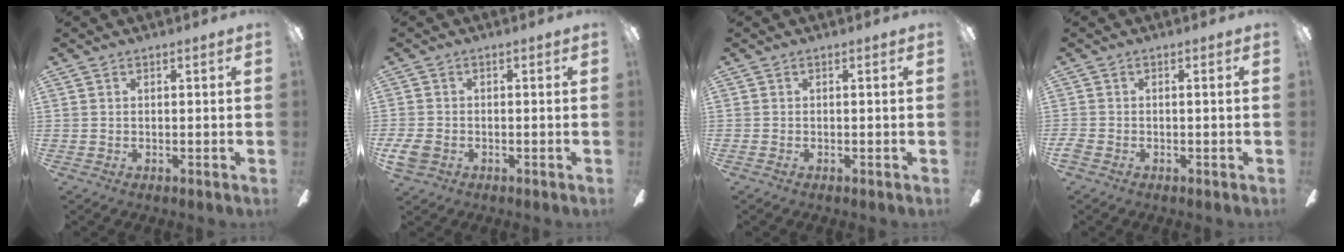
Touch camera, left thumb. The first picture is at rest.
{"total": 4.0, "force": [-1.4, 2.8, 2.4], "torque": [-0.056, 0.004, -0.027]}
{"total": 0.7, "force": [-0.2, -0.1, 0.6], "torque": [-0.009, -0.001, -0.003]}
{"total": 1.5, "force": [-0.5, 0.2, 1.4], "torque": [-0.025, 0.002, -0.009]}